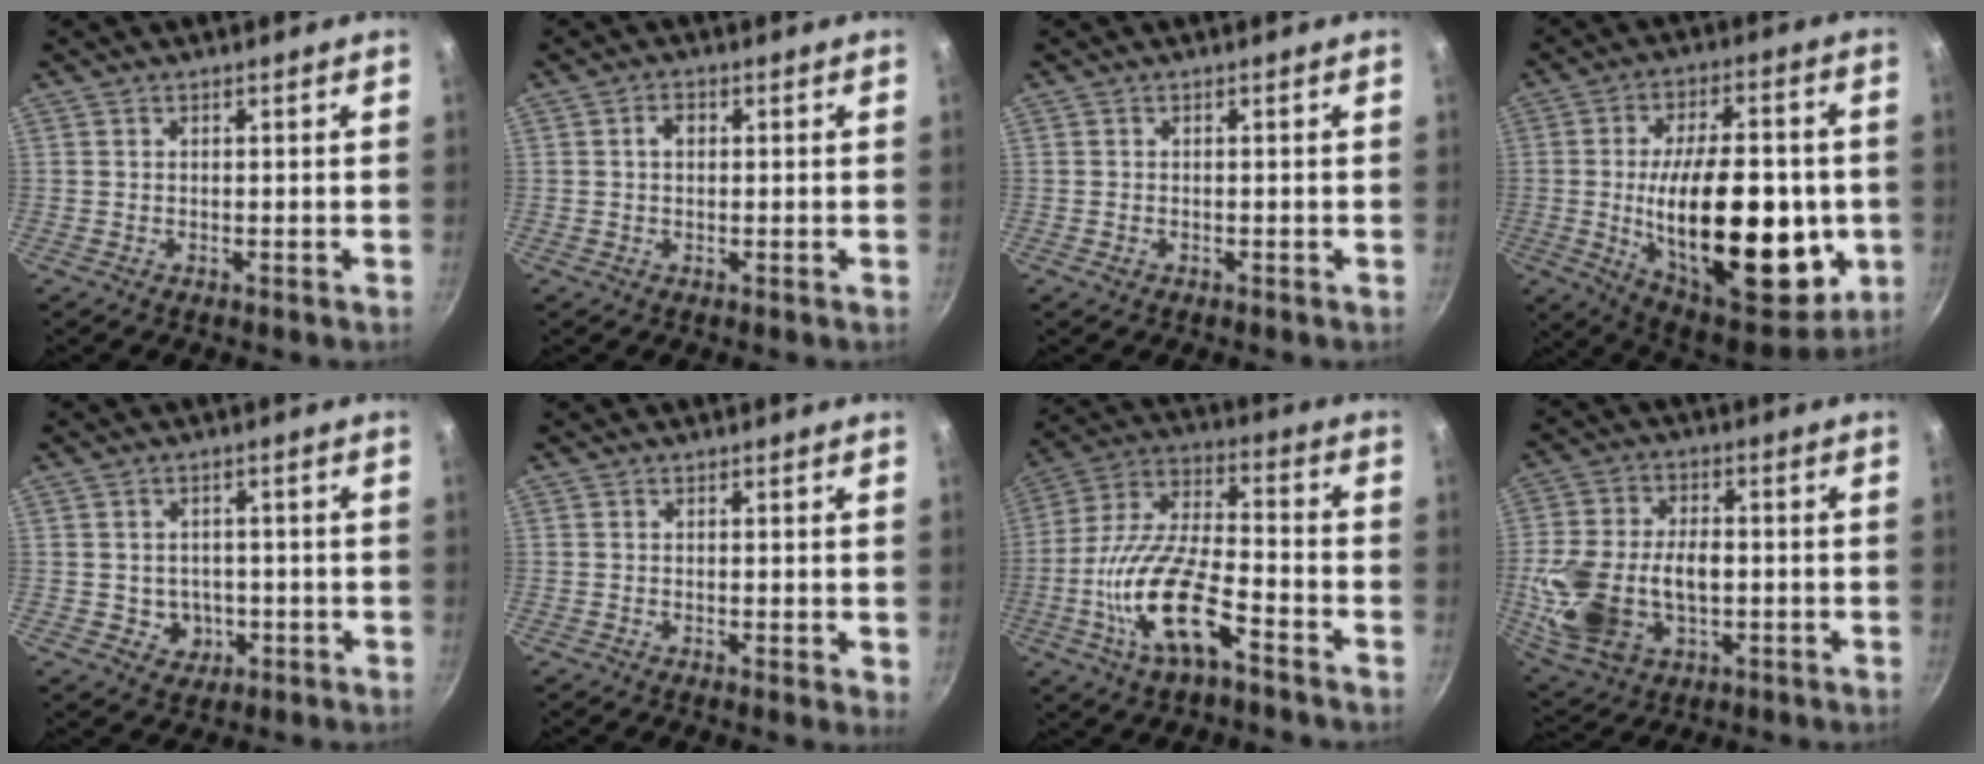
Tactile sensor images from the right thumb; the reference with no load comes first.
{"total": 2.4, "force": [0.4, 1.7, 1.6], "torque": [-0.018, 0.008, 0.004]}
{"total": 0.7, "force": [-0.3, 0.5, 0.3], "torque": [-0.005, -0.001, -0.006]}
{"total": 29.8, "force": [-3.7, 14.3, 25.9], "torque": [-0.366, 0.003, -0.041]}
{"total": 4.5, "force": [-0.8, 4.1, 1.6], "torque": [-0.005, 0.012, 0.002]}
{"total": 1.6, "force": [0.1, 0.5, 1.5], "torque": [-0.019, -0.006, -0.001]}
{"total": 17.2, "force": [-7.3, 6.6, 14.2], "torque": [-0.264, 0.038, -0.148]}
{"total": 17.1, "force": [-1.9, 11.3, 12.6], "torque": [-0.240, 0.015, -0.024]}